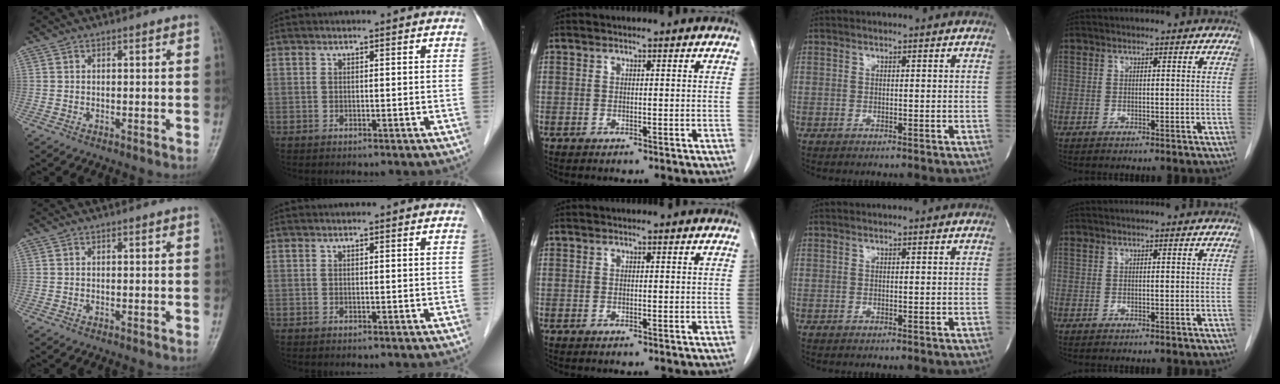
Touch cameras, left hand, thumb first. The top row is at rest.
{}